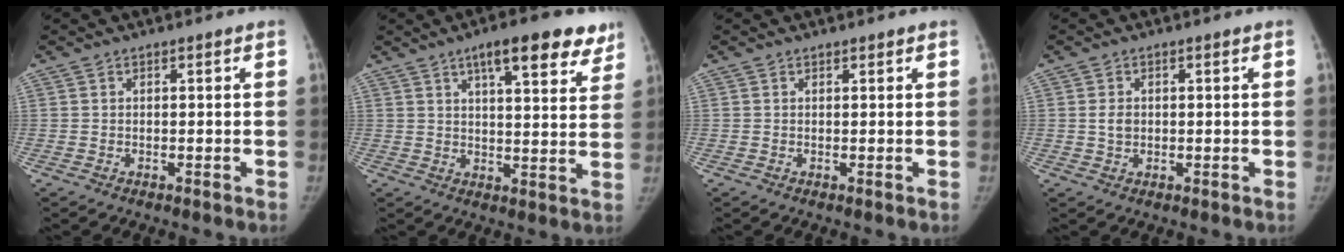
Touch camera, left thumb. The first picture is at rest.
{"total": 13.7, "force": [8.6, 4.4, 9.7], "torque": [-0.096, -0.031, 0.118]}
{"total": 0.6, "force": [0.6, 0.2, 0.2], "torque": [-0.003, -0.004, 0.009]}
{"total": 2.2, "force": [0.2, 1.7, 1.4], "torque": [-0.019, 0.000, 0.008]}